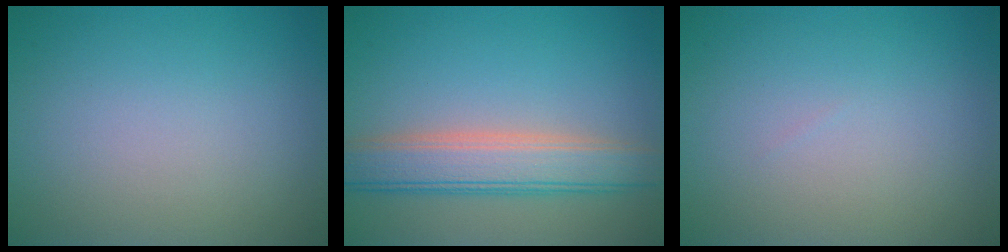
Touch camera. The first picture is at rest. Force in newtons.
{"total": 5.5, "press": 5.5, "slide": 0.0}
{"total": 0.0}